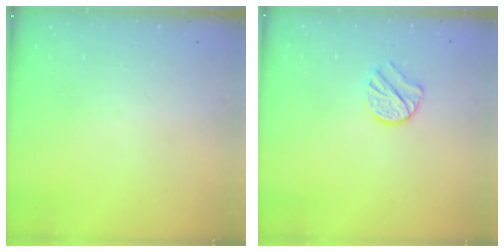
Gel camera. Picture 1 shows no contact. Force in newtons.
{"total": 7.8, "press": 7.8, "slide": 0.1}